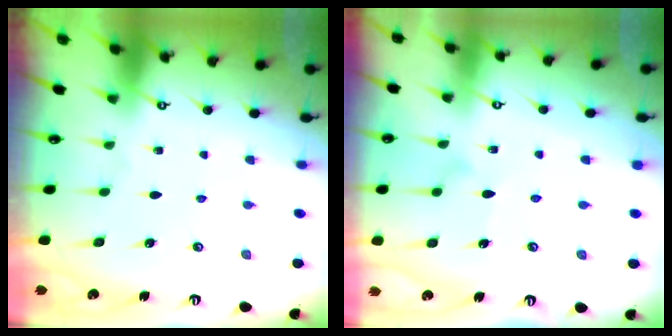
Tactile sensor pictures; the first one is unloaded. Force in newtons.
{"total": 7.4, "press": 7.4, "slide": 0.4}